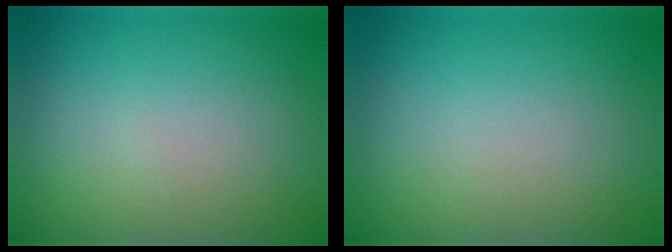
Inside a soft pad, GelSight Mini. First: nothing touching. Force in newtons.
{"total": 0.0}